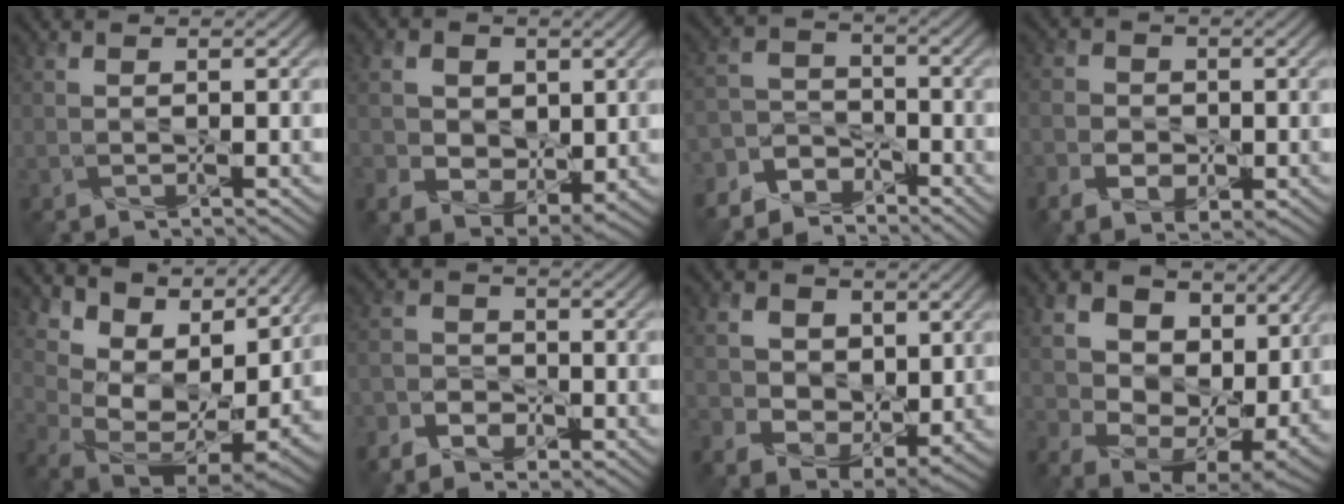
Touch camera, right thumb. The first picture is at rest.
{"total": 5.7, "force": [0.6, 4.7, 3.2], "torque": [-0.089, -0.016, 0.012]}
{"total": 6.6, "force": [-5.8, 3.1, 0.9], "torque": [-0.022, -0.005, -0.129]}
{"total": 4.1, "force": [-1.9, 3.0, 2.1], "torque": [-0.034, -0.007, -0.039]}
{"total": 13.0, "force": [8.3, 6.3, 7.7], "torque": [-0.157, 0.016, 0.145]}
{"total": 4.1, "force": [-3.2, 2.3, 1.1], "torque": [-0.018, 0.002, -0.070]}
{"total": 6.2, "force": [1.1, 4.9, 3.5], "torque": [-0.095, -0.014, 0.017]}
{"total": 13.1, "force": [4.3, 9.4, 8.2], "torque": [-0.176, -0.007, 0.079]}